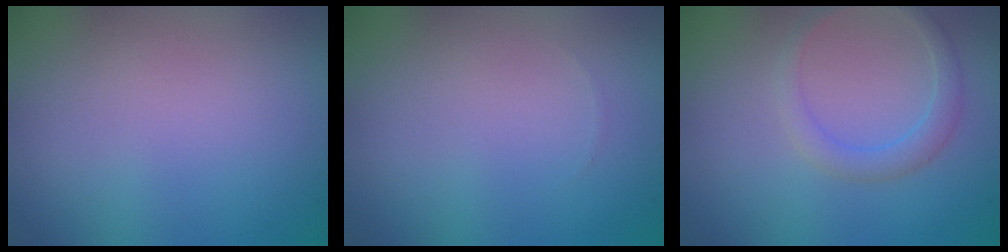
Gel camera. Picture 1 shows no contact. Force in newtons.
{"total": 0.0}
{"total": 1.9, "press": 1.9, "slide": 0.1}